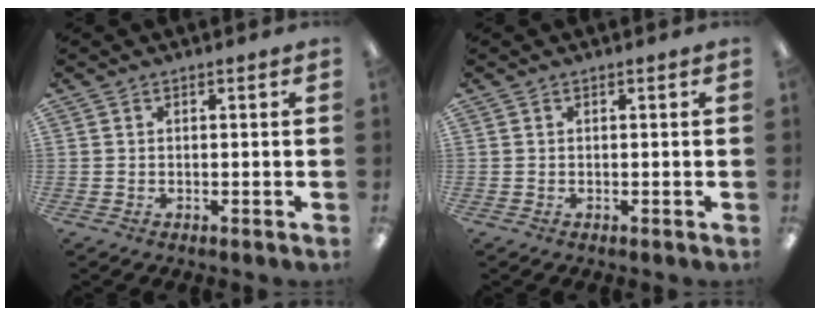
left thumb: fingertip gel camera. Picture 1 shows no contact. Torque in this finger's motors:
{"motor_torque": [0.02, 0.01, -0.06, 0.06, 0.00]}